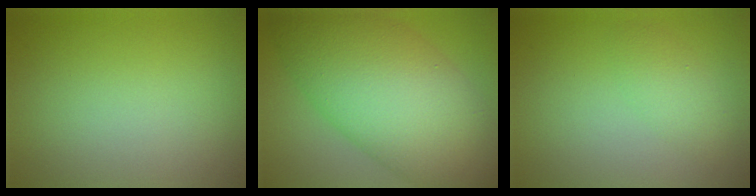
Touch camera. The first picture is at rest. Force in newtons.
{"total": 13.0, "press": 13.0, "slide": 0.2}
{"total": 1.9, "press": 1.9, "slide": 0.1}